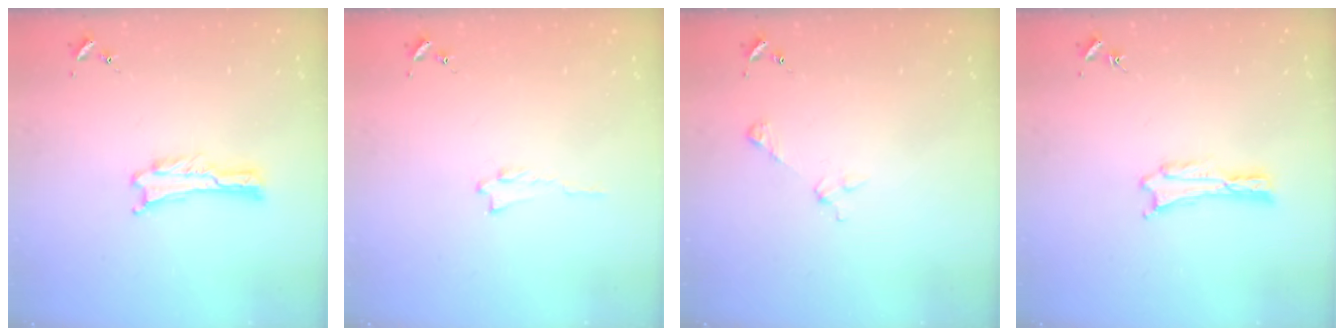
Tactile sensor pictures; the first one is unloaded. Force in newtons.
{"total": 0.6, "press": 0.6, "slide": 0.1}
{"total": 2.9, "press": 2.9, "slide": 0.3}
{"total": 0.0}